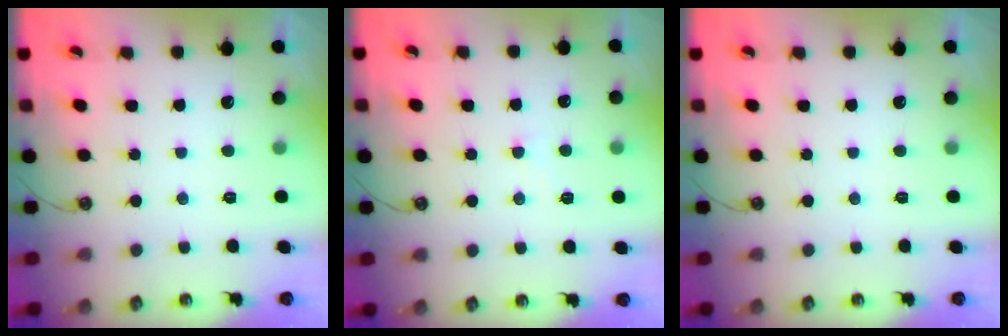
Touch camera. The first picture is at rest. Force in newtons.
{"total": 0.7, "press": 0.5, "slide": 0.5}
{"total": 0.0}